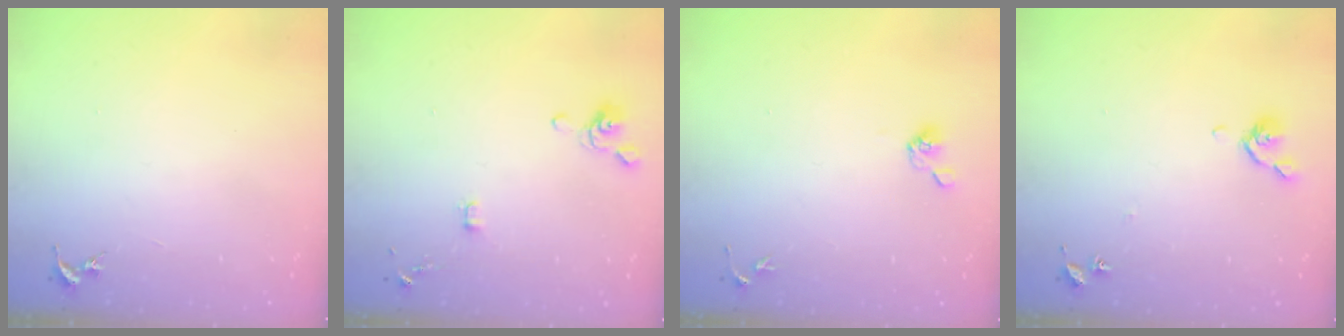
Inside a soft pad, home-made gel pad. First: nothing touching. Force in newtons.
{"total": 4.1, "press": 4.0, "slide": 0.7}
{"total": 5.0, "press": 4.7, "slide": 1.7}
{"total": 5.6, "press": 5.6, "slide": 0.9}